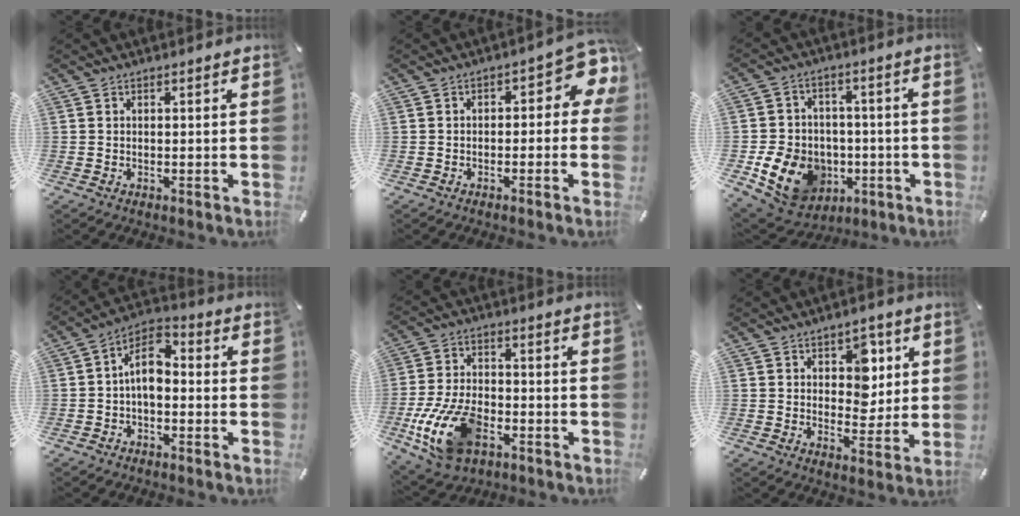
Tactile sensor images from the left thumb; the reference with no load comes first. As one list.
[{"total": 7.1, "force": [1.2, 3.9, 5.9], "torque": [-0.073, -0.013, 0.013]}, {"total": 14.1, "force": [-4.3, 11.8, 6.3], "torque": [-0.116, 0.025, -0.062]}, {"total": 8.9, "force": [-0.8, 5.3, 7.1], "torque": [-0.147, 0.010, -0.015]}, {"total": 15.8, "force": [-6.5, 9.6, 10.8], "torque": [-0.222, 0.030, -0.107]}, {"total": 7.2, "force": [2.5, 5.7, 3.7], "torque": [-0.036, -0.006, 0.036]}]